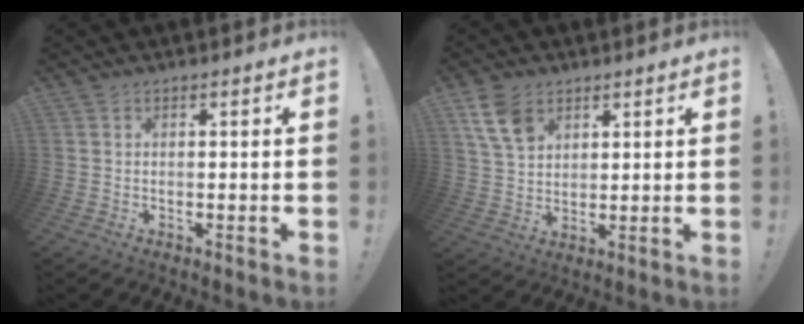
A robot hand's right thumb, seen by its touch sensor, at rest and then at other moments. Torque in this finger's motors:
{"motor_torque": [0.58, 1.09, 0.42, -0.02, 0.02]}